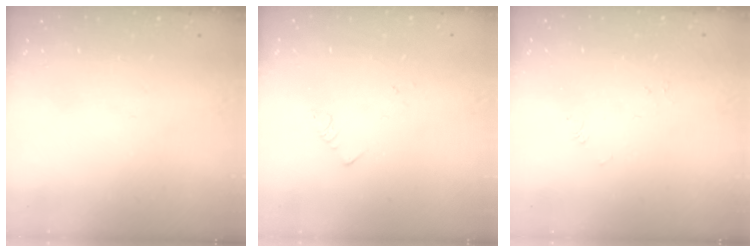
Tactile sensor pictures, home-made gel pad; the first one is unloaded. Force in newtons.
{"total": 1.3, "press": 1.2, "slide": 0.1}
{"total": 0.0}